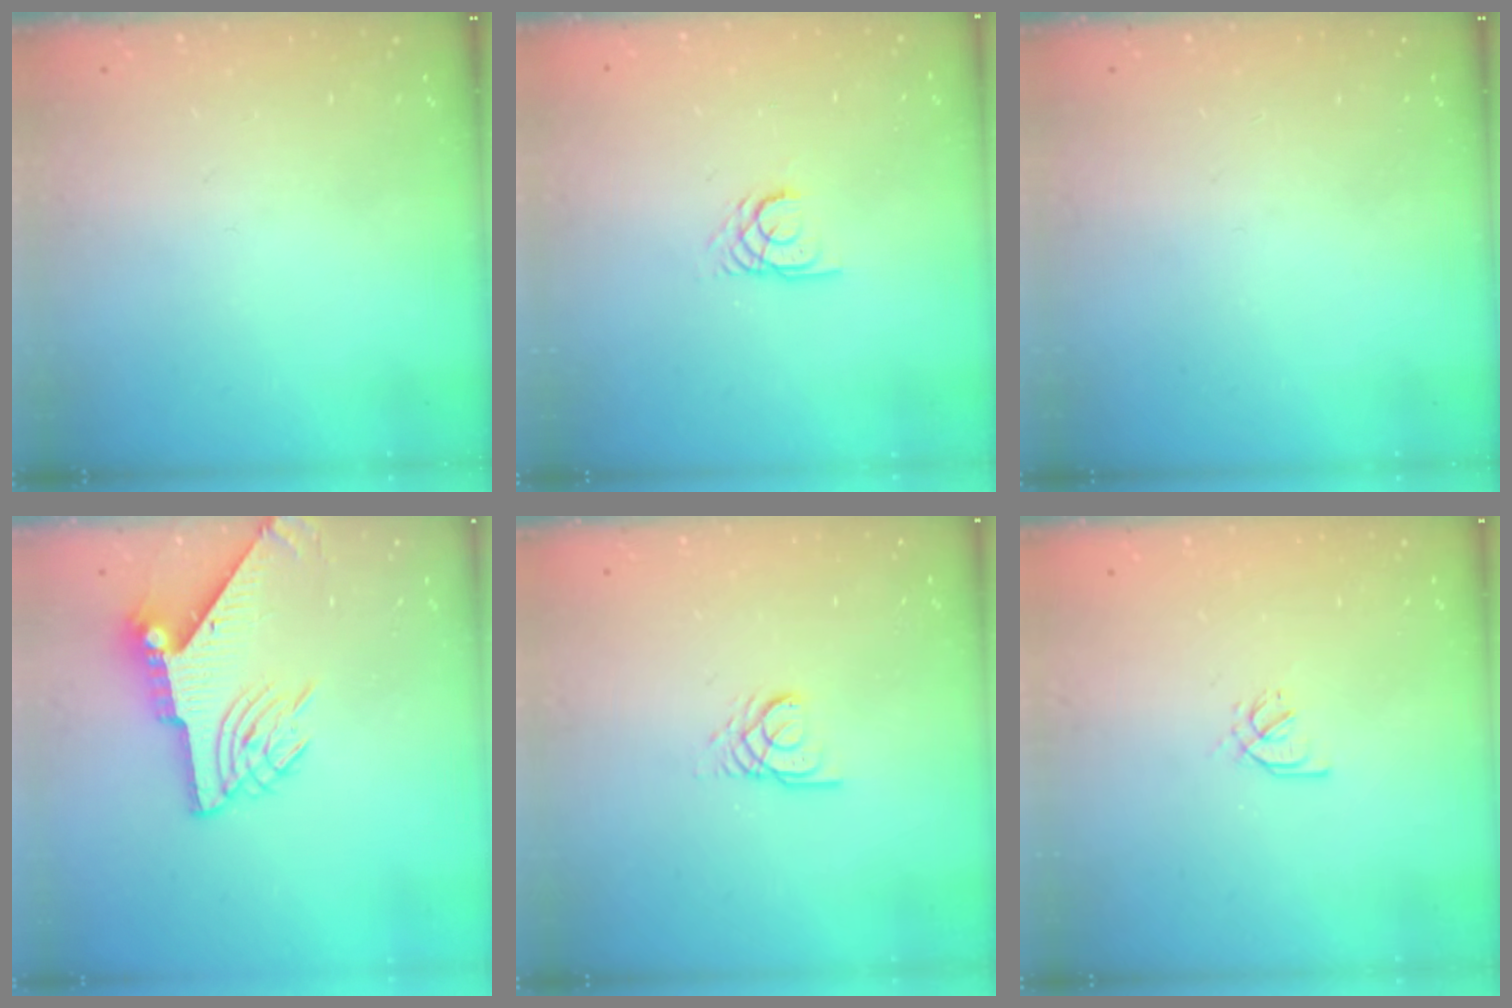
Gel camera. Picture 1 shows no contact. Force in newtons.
{"total": 2.7, "press": 2.7, "slide": 0.1}
{"total": 0.0}
{"total": 9.8, "press": 9.7, "slide": 0.7}
{"total": 2.6, "press": 2.6, "slide": 0.1}
{"total": 2.1, "press": 2.0, "slide": 0.7}